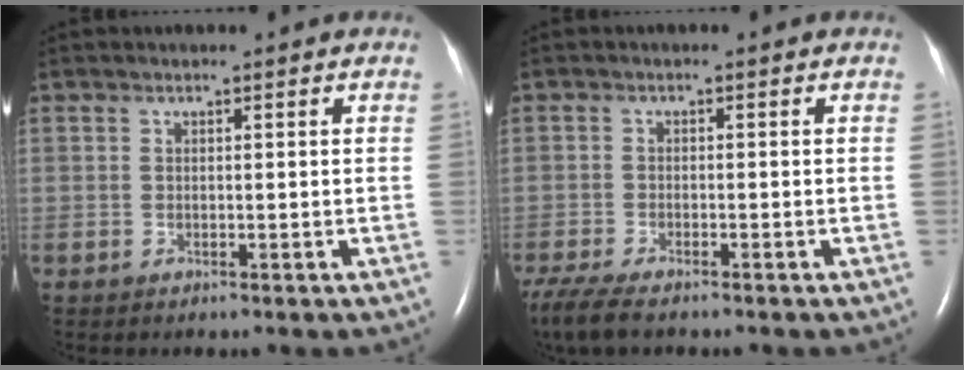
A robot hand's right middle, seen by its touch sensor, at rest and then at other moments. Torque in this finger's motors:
{"motor_torque": [0.33, -0.30, 0.17, 0.07]}